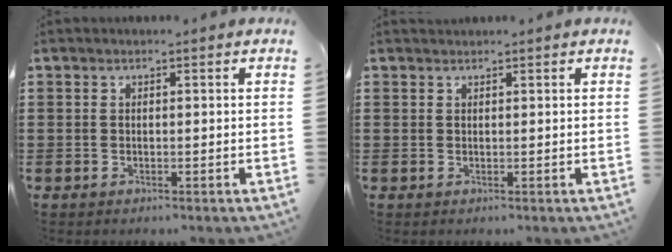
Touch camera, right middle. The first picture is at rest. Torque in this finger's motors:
{"motor_torque": [-0.25, -0.07, -0.05, -0.01]}